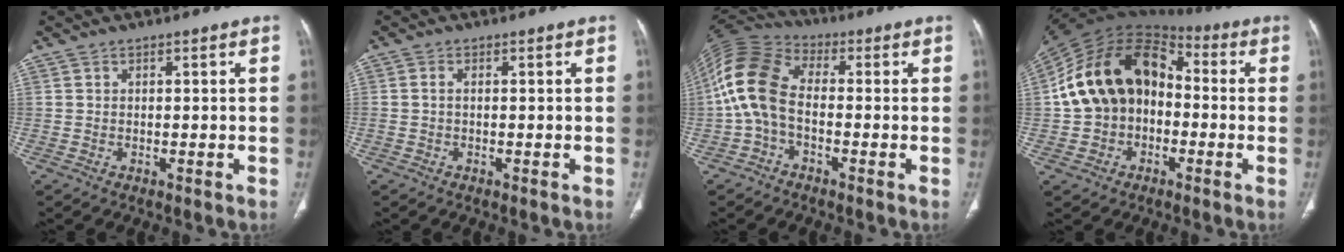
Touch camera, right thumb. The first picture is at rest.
{"total": 1.0, "force": [0.0, 0.5, 0.9], "torque": [-0.020, 0.001, -0.004]}
{"total": 12.2, "force": [-1.3, 7.8, 9.4], "torque": [-0.196, 0.033, -0.036]}
{"total": 18.1, "force": [-0.5, 13.5, 11.9], "torque": [-0.196, 0.045, -0.019]}